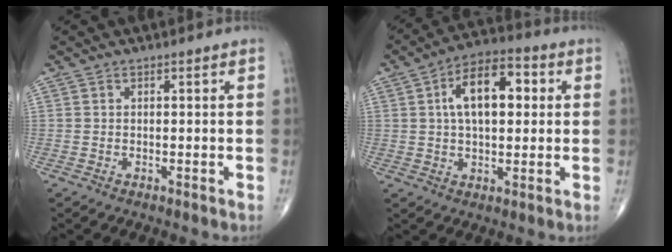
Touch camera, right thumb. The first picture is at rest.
{"total": 13.0, "force": [2.7, 6.8, 10.7], "torque": [-0.160, 0.018, 0.038]}